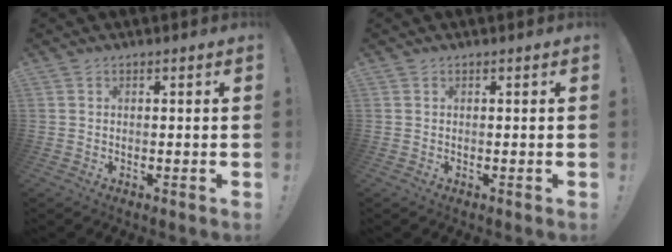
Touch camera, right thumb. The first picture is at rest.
{"total": 0.0}